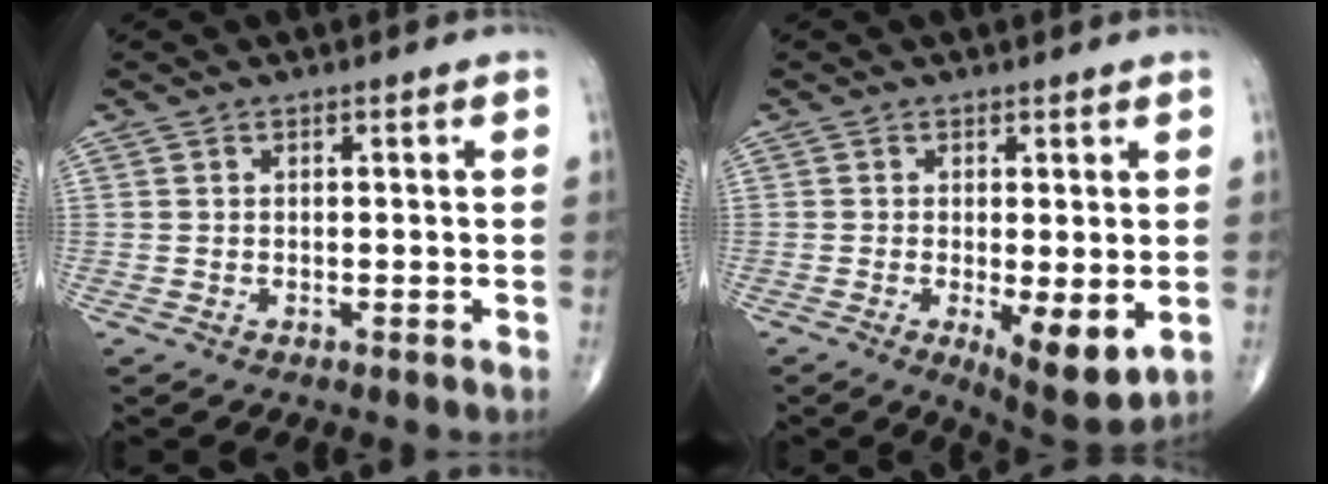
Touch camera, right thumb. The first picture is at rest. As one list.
[{"total": 8.1, "force": [-1.7, 2.7, 7.5], "torque": [-0.110, -0.025, -0.020]}]